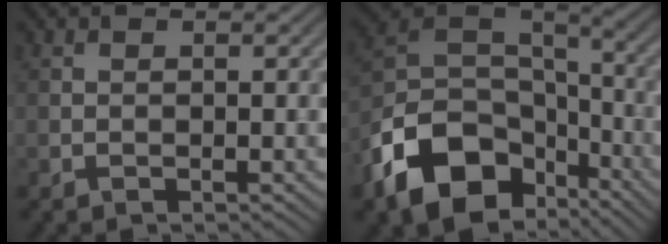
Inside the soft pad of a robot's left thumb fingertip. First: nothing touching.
{"total": 14.4, "force": [-7.5, 9.2, 8.2], "torque": [-0.185, -0.026, -0.142]}